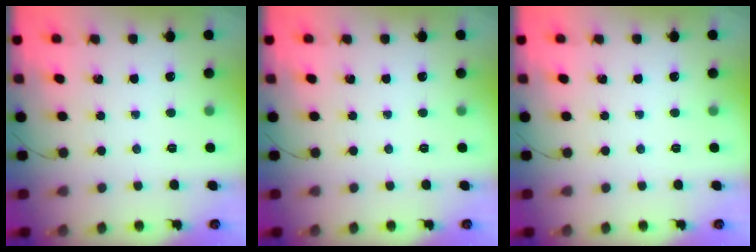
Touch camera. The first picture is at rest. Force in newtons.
{"total": 0.0}
{"total": 0.0}